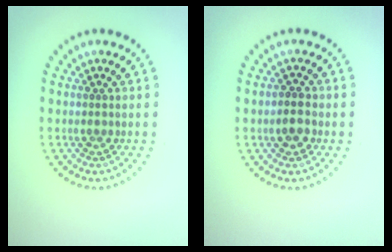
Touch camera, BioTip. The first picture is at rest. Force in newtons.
{"total": 2.2, "press": 2.1, "slide": 0.5}